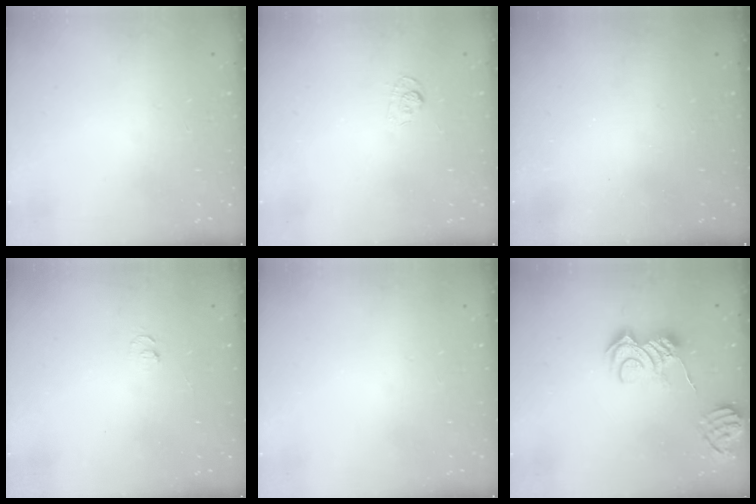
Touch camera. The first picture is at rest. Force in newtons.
{"total": 3.5, "press": 3.1, "slide": 1.6}
{"total": 2.6, "press": 2.5, "slide": 0.9}
{"total": 4.2, "press": 4.1, "slide": 0.5}
{"total": 0.0}
{"total": 10.9, "press": 10.8, "slide": 1.1}